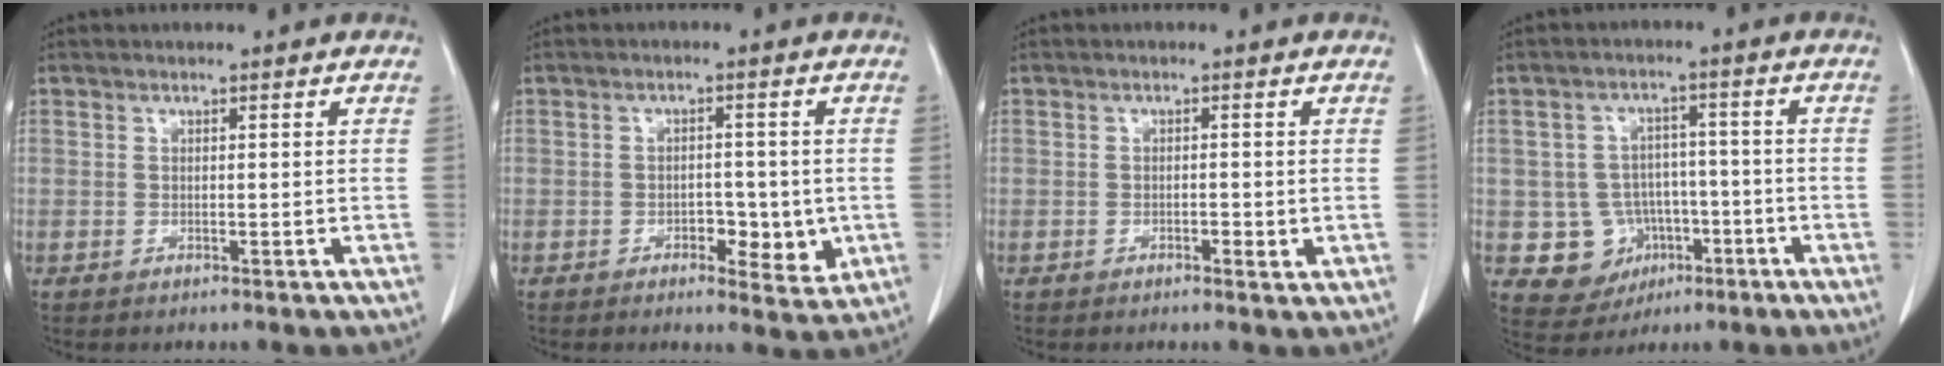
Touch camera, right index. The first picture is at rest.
{"total": 5.3, "force": [-1.3, 2.7, 4.4], "torque": [-0.052, 0.001, -0.011]}
{"total": 1.6, "force": [-0.5, 0.6, 1.4], "torque": [-0.022, 0.000, -0.004]}
{"total": 8.3, "force": [-2.4, 7.7, 1.7], "torque": [-0.032, 0.021, -0.025]}